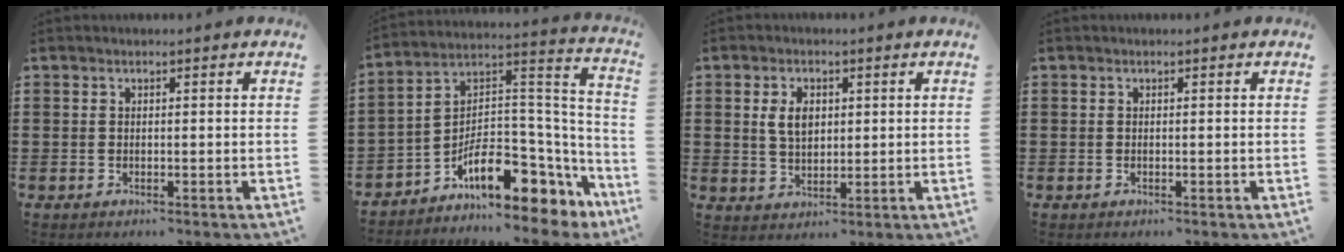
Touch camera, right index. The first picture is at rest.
{"total": 9.9, "force": [-5.1, 5.3, 6.6], "torque": [-0.114, -0.009, -0.090]}
{"total": 4.3, "force": [1.0, 2.7, 3.2], "torque": [-0.070, 0.011, 0.017]}
{"total": 0.0}